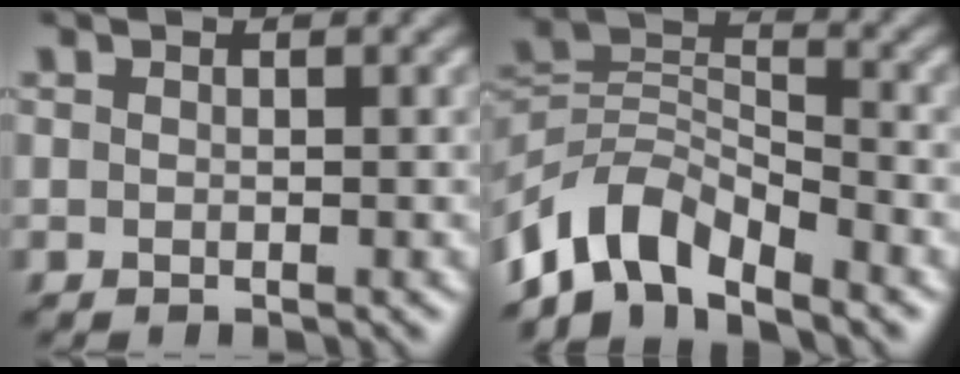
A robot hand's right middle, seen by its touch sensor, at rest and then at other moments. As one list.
[{"total": 7.0, "force": [-5.4, 2.9, 3.4], "torque": [-0.049, -0.002, -0.114]}]